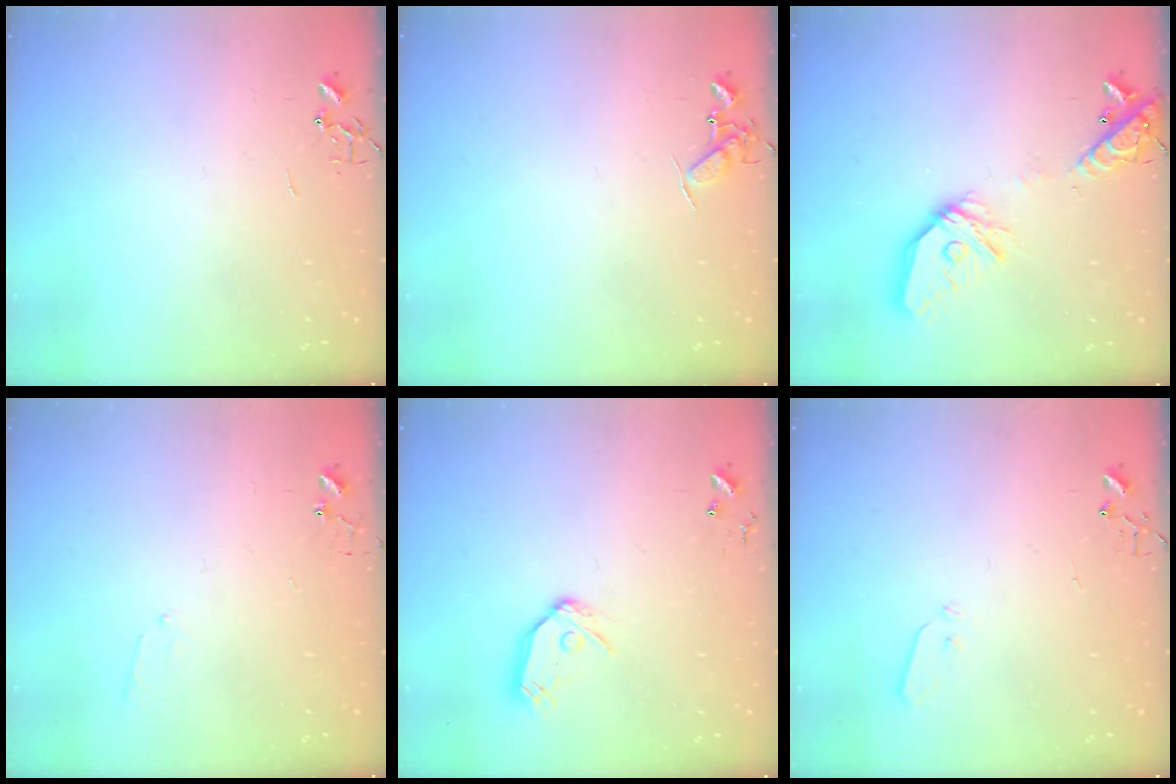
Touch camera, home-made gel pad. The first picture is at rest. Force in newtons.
{"total": 7.2, "press": 7.2, "slide": 0.9}
{"total": 18.3, "press": 18.2, "slide": 2.6}
{"total": 5.1, "press": 5.1, "slide": 0.5}
{"total": 9.6, "press": 9.6, "slide": 1.0}
{"total": 3.6, "press": 3.6, "slide": 0.6}